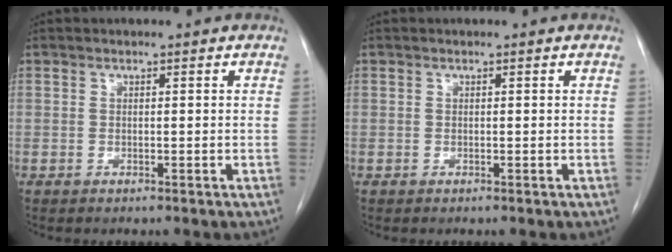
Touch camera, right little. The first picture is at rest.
{"total": 0.0}